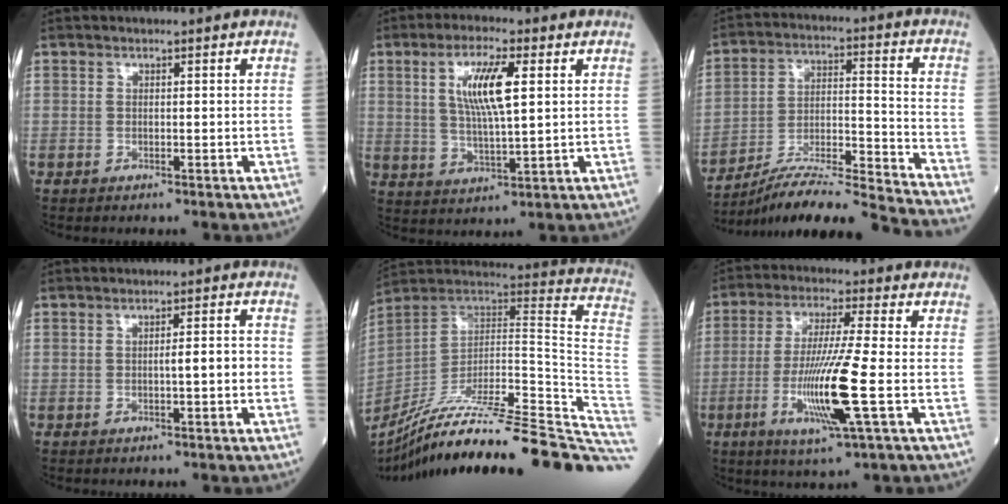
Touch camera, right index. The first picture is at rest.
{"total": 9.2, "force": [2.7, 1.5, 8.6], "torque": [-0.163, 0.001, 0.051]}
{"total": 19.1, "force": [-17.7, -1.9, 6.9], "torque": [-0.109, -0.003, -0.289]}
{"total": 3.2, "force": [-0.5, 0.3, 3.2], "torque": [-0.045, 0.004, -0.007]}
{"total": 36.5, "force": [-29.2, 0.1, 21.9], "torque": [-0.186, -0.041, -0.422]}
{"total": 12.4, "force": [-3.1, -0.5, 12.0], "torque": [-0.239, -0.018, -0.064]}